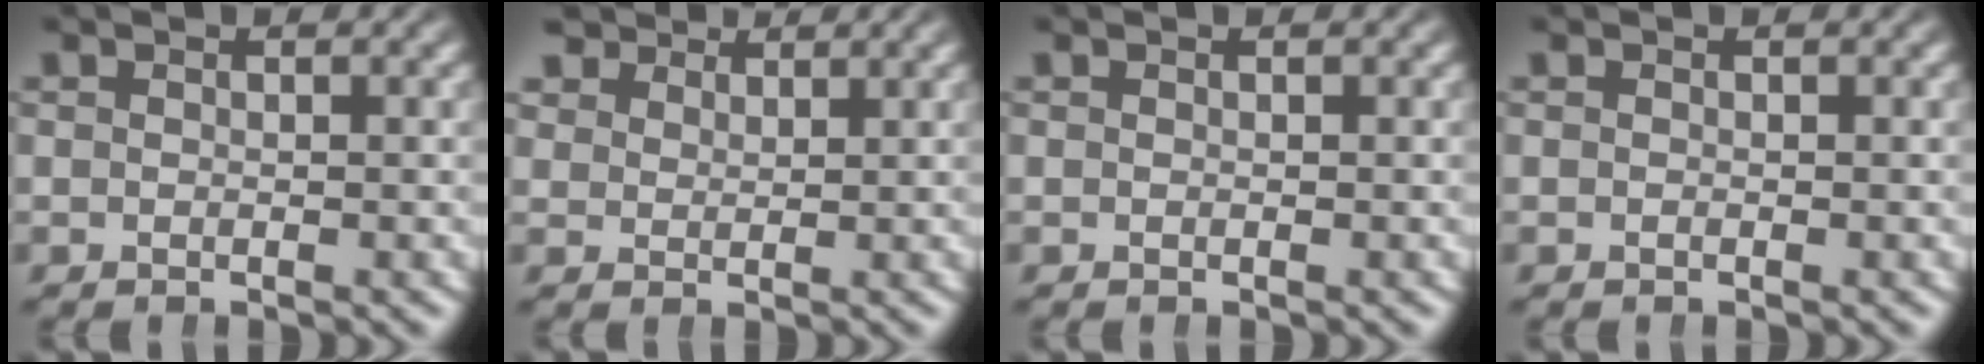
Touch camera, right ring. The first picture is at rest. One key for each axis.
{"total": 3.4, "fx": 3.2, "fy": 0.9, "fz": 0.7, "tx": -0.005, "ty": -0.002, "tz": 0.062}
{"total": 0.0}
{"total": 0.0}